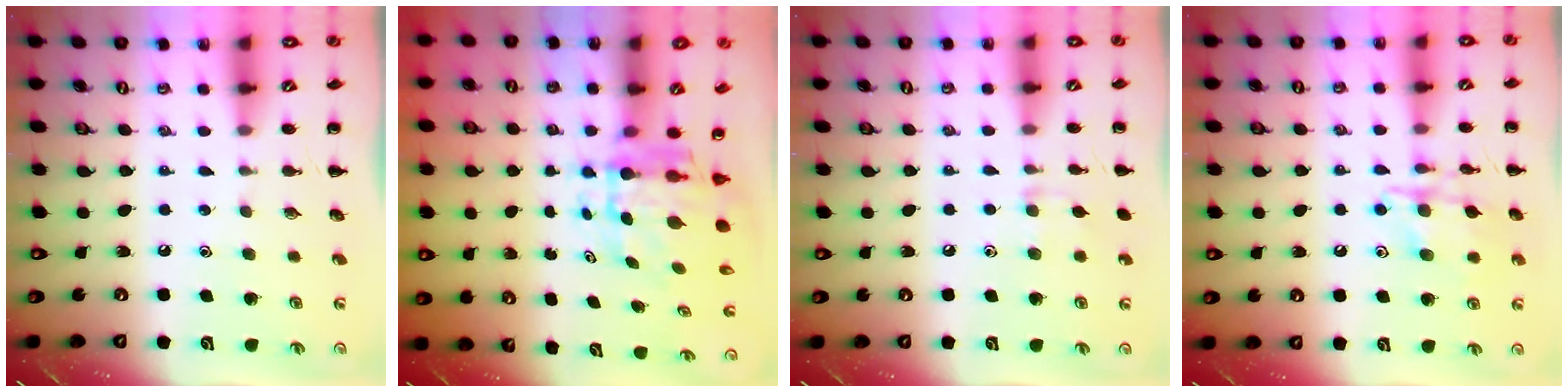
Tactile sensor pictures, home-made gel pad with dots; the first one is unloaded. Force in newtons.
{"total": 6.2, "press": 5.9, "slide": 2.0}
{"total": 5.9, "press": 5.5, "slide": 2.2}
{"total": 13.2, "press": 13.2, "slide": 0.8}